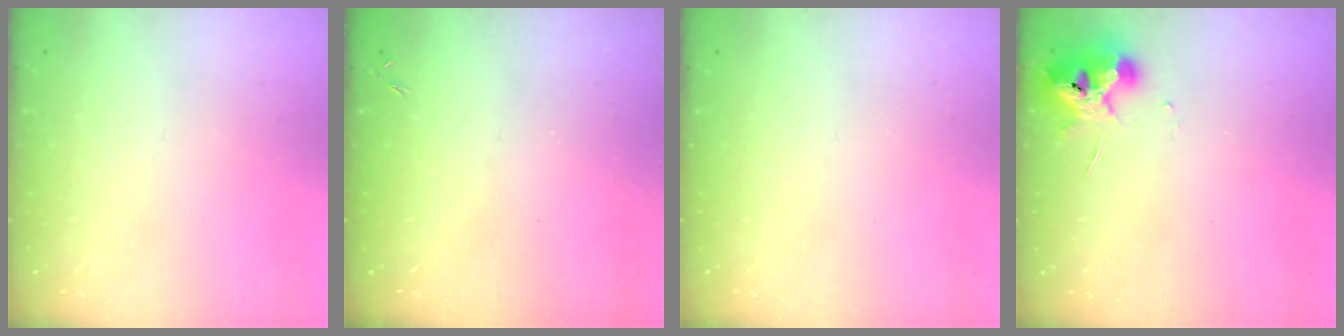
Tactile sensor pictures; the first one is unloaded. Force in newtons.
{"total": 0.0}
{"total": 0.0}
{"total": 11.4, "press": 11.3, "slide": 1.9}